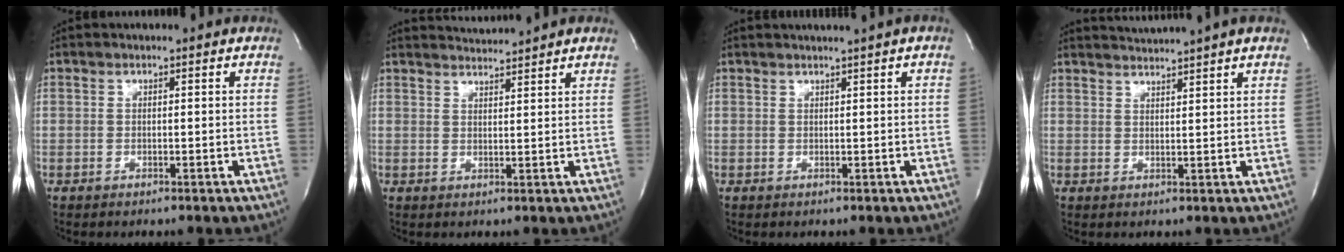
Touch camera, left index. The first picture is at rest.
{"total": 3.9, "force": [3.7, -1.2, 0.2], "torque": [-0.008, -0.001, 0.059]}
{"total": 2.6, "force": [1.9, -0.8, 1.5], "torque": [-0.018, 0.006, 0.030]}
{"total": 4.7, "force": [4.2, -1.7, 1.1], "torque": [-0.018, -0.001, 0.065]}